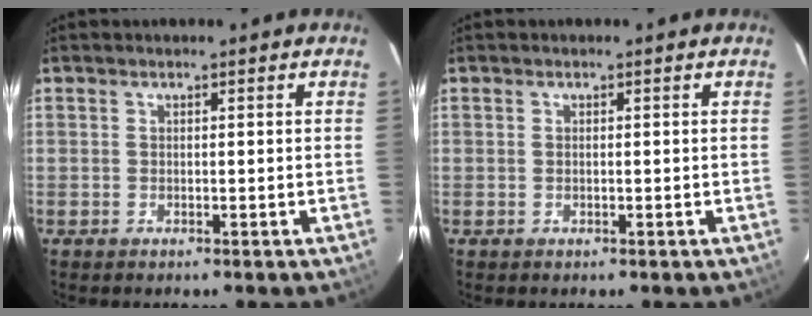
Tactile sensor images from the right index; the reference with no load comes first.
{"total": 0.0}